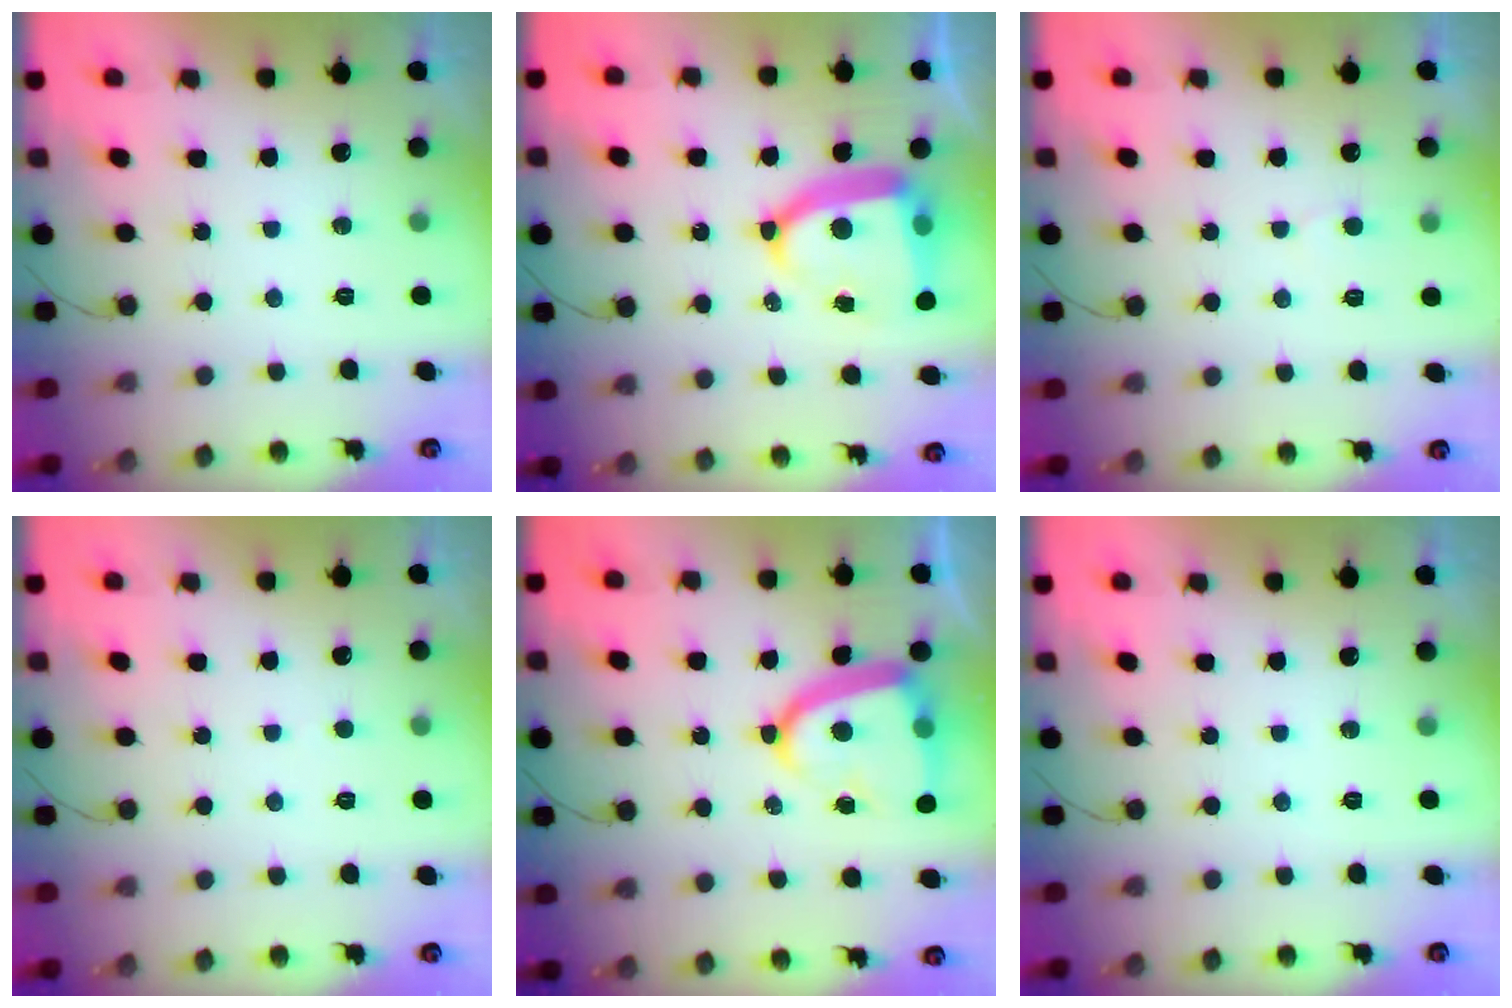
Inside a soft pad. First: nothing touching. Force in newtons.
{"total": 13.9, "press": 13.9, "slide": 1.5}
{"total": 2.5, "press": 2.5, "slide": 0.1}
{"total": 2.5, "press": 2.4, "slide": 0.3}
{"total": 14.9, "press": 14.8, "slide": 1.6}
{"total": 0.0}